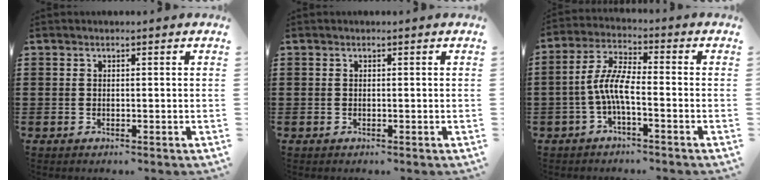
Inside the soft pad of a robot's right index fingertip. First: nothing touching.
{"total": 0.0}
{"total": 6.2, "force": [-2.0, 1.5, 5.7], "torque": [-0.134, -0.008, -0.045]}